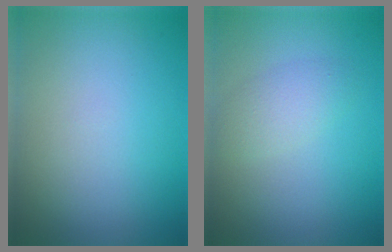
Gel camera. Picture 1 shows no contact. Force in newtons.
{"total": 2.1, "press": 2.1, "slide": 0.2}